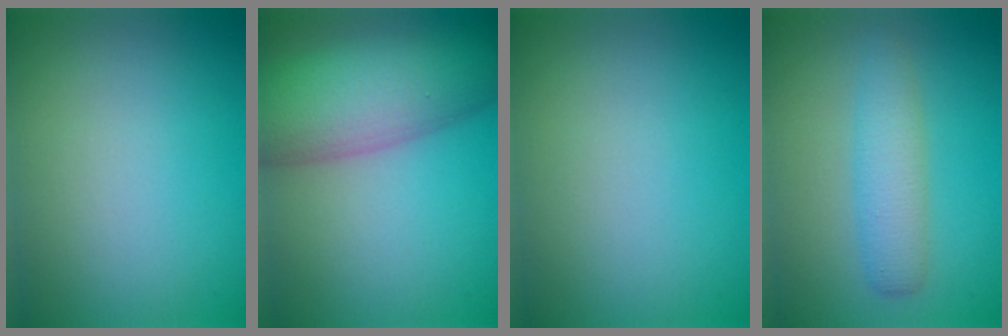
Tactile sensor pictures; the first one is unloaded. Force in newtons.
{"total": 10.3, "press": 10.3, "slide": 0.6}
{"total": 0.0}
{"total": 3.2, "press": 3.2, "slide": 0.1}